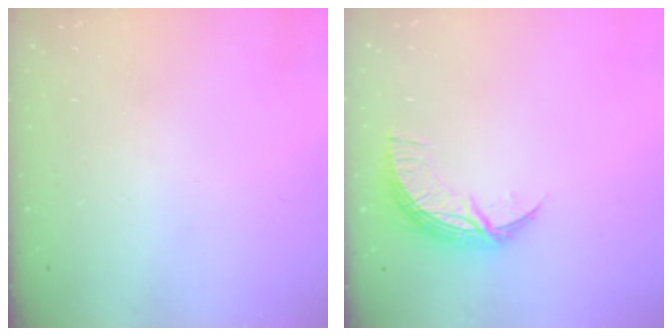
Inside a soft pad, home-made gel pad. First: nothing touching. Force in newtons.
{"total": 9.7, "press": 9.7, "slide": 0.4}